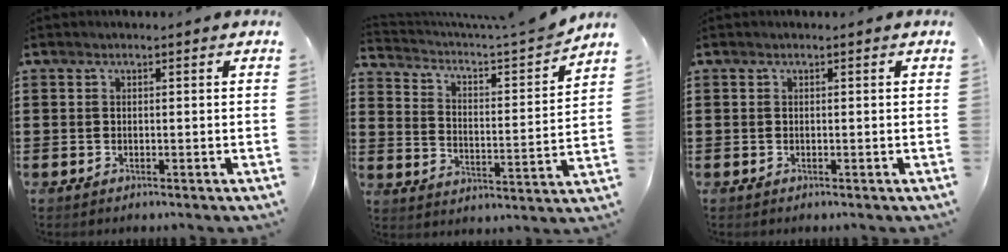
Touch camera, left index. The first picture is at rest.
{"total": 3.6, "force": [2.9, 0.0, 2.1], "torque": [-0.060, -0.032, 0.037]}
{"total": 0.0}